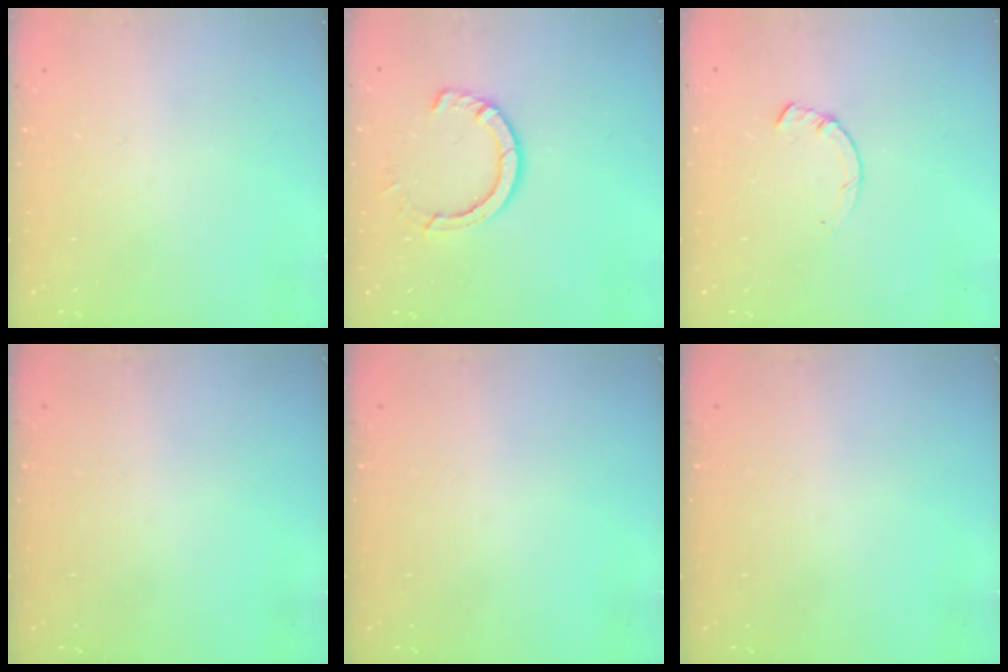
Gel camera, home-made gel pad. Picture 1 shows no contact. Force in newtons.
{"total": 7.5, "press": 7.4, "slide": 1.0}
{"total": 1.4, "press": 1.4, "slide": 0.2}
{"total": 0.0}
{"total": 0.0}
{"total": 0.0}